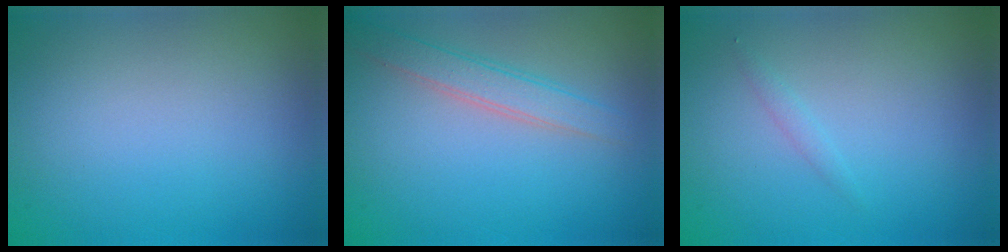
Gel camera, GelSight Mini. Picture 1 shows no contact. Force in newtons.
{"total": 2.8, "press": 2.8, "slide": 0.1}
{"total": 0.8, "press": 0.8, "slide": 0.0}